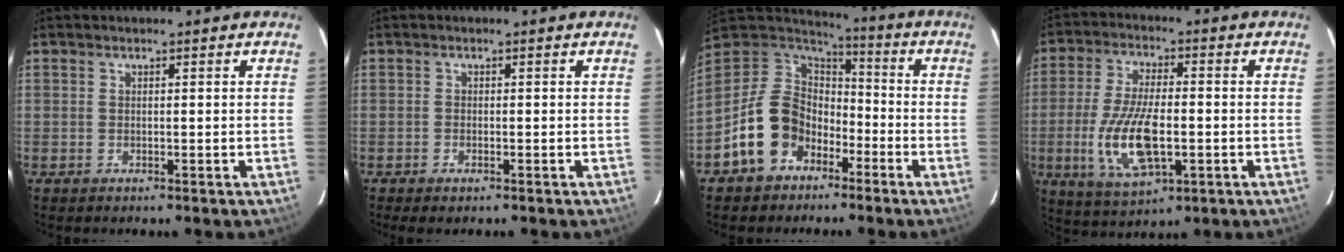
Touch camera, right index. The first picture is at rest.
{"total": 1.2, "force": [-1.0, 0.4, 0.6], "torque": [-0.015, -0.003, -0.019]}
{"total": 14.3, "force": [-7.0, 10.9, 6.1], "torque": [-0.150, 0.023, -0.114]}
{"total": 13.7, "force": [-3.1, 5.5, 12.1], "torque": [-0.251, -0.011, -0.051]}